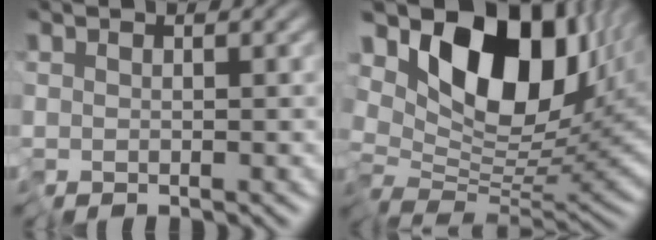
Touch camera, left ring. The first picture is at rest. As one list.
[{"total": 14.1, "force": [5.7, 7.4, 10.6], "torque": [-0.175, 0.024, 0.089]}]